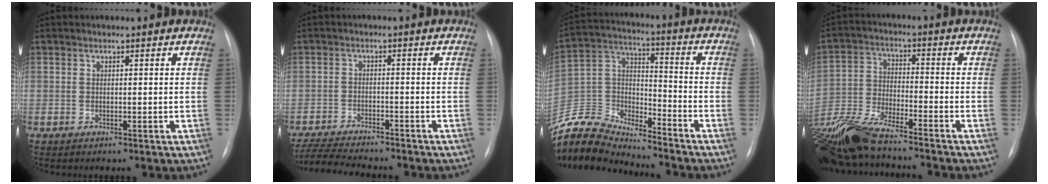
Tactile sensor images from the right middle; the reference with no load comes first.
{"total": 11.1, "force": [-10.2, 1.2, 4.3], "torque": [-0.073, -0.008, -0.159]}
{"total": 17.2, "force": [-16.7, 2.6, 3.2], "torque": [-0.063, 0.037, -0.303]}
{"total": 15.3, "force": [-13.3, 1.3, 7.6], "torque": [-0.164, -0.026, -0.249]}